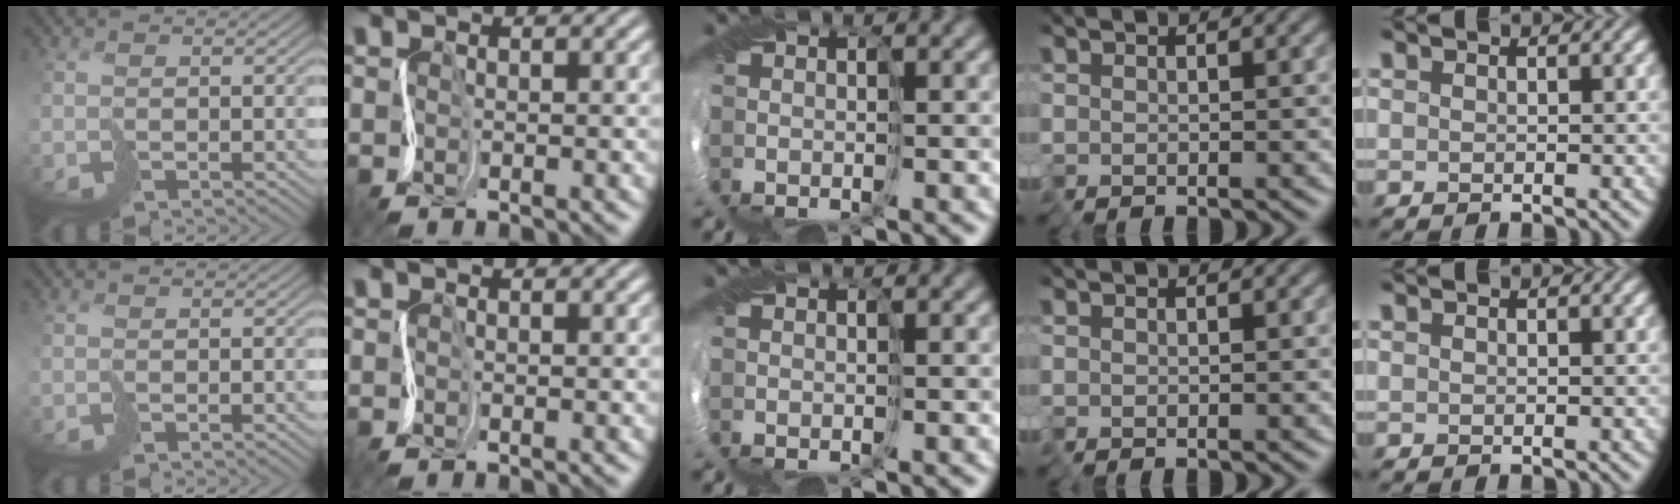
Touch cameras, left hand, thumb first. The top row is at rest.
{}